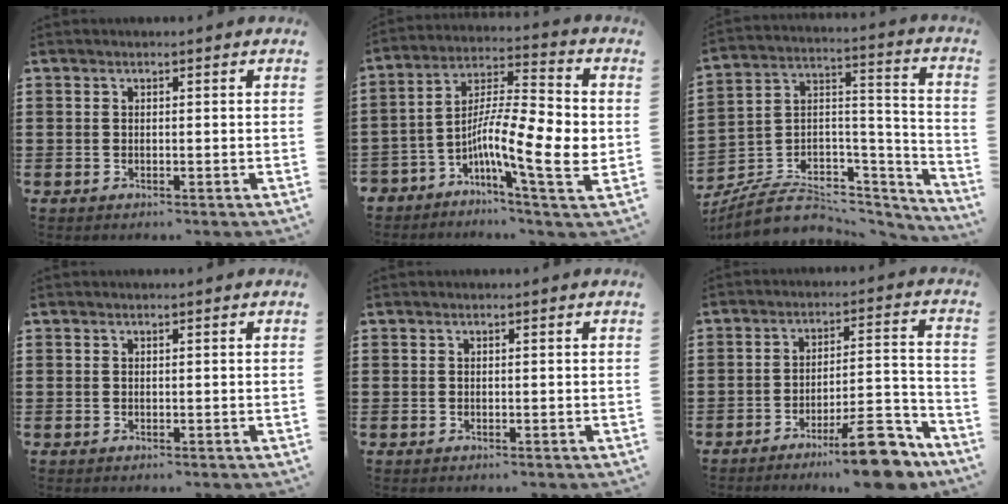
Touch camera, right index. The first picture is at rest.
{"total": 11.4, "force": [-2.6, 2.6, 10.7], "torque": [-0.208, -0.012, -0.050]}
{"total": 6.8, "force": [-4.8, 4.0, 2.6], "torque": [-0.062, 0.004, -0.092]}
{"total": 0.0}
{"total": 0.0}
{"total": 12.2, "force": [-9.0, 2.2, 7.8], "torque": [-0.099, 0.034, -0.158]}